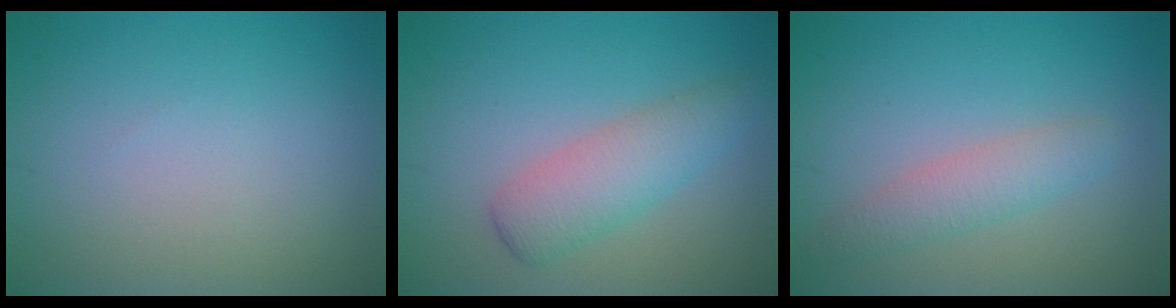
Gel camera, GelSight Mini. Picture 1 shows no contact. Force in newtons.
{"total": 3.7, "press": 3.7, "slide": 0.1}
{"total": 2.6, "press": 2.6, "slide": 0.2}